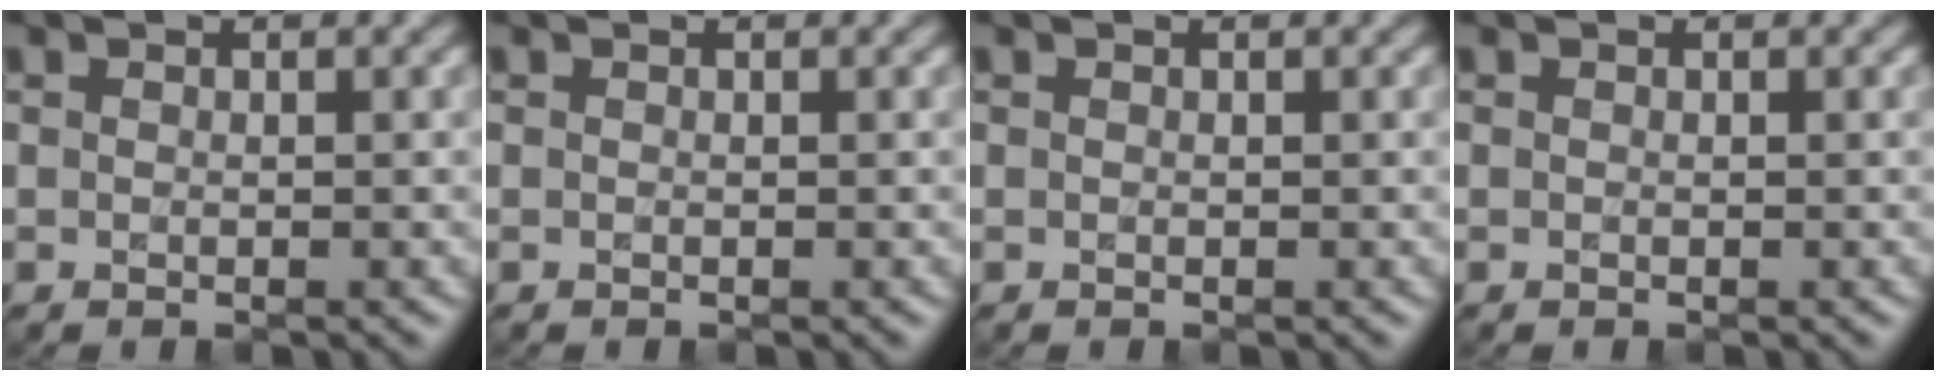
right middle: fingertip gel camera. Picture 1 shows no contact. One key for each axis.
{"total": 0.0}
{"total": 0.0}
{"total": 0.0}